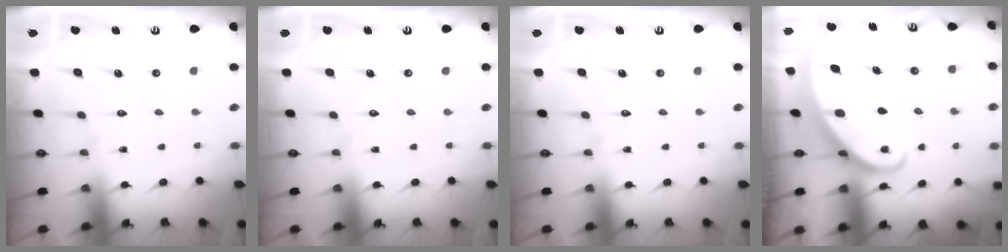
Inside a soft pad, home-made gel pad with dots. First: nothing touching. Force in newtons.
{"total": 0.0}
{"total": 0.0}
{"total": 2.3, "press": 2.3, "slide": 0.3}